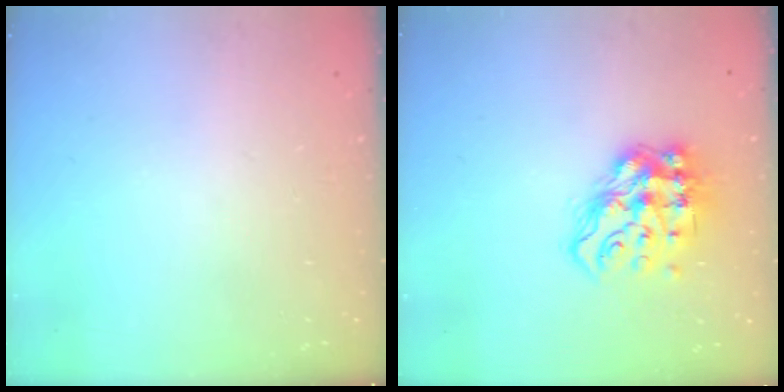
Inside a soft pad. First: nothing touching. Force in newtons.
{"total": 14.9, "press": 14.8, "slide": 1.7}